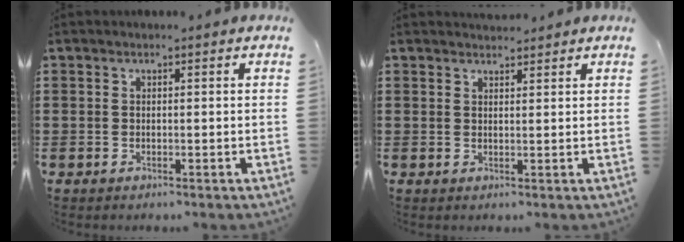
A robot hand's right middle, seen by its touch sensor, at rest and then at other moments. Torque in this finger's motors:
{"motor_torque": [0.00, -0.01, 0.00, 0.00]}